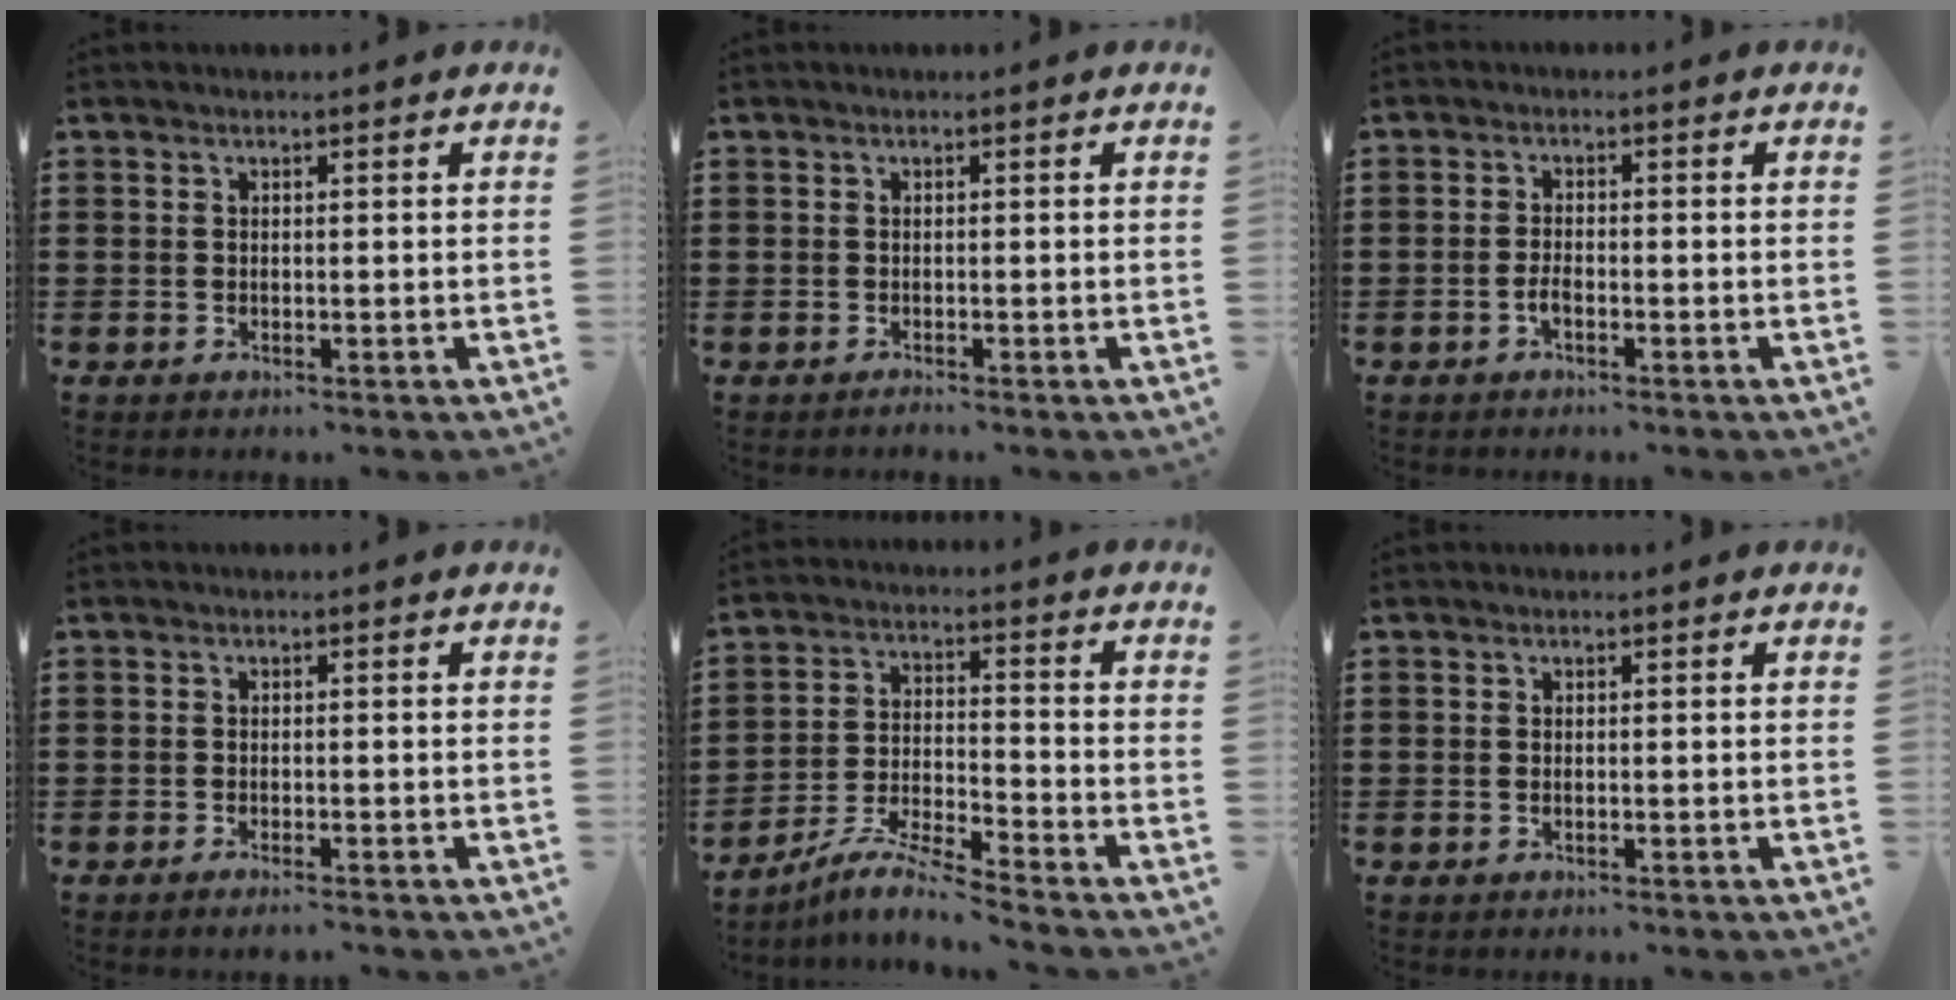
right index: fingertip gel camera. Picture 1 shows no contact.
{"total": 0.5, "force": [-0.5, 0.0, 0.0], "torque": [-0.002, 0.000, -0.011]}
{"total": 1.7, "force": [-0.9, 0.5, 1.4], "torque": [-0.026, 0.001, -0.016]}
{"total": 0.8, "force": [-0.7, 0.0, 0.5], "torque": [-0.011, -0.004, -0.013]}
{"total": 6.5, "force": [-6.0, -0.1, 2.5], "torque": [-0.059, -0.007, -0.119]}
{"total": 0.0}